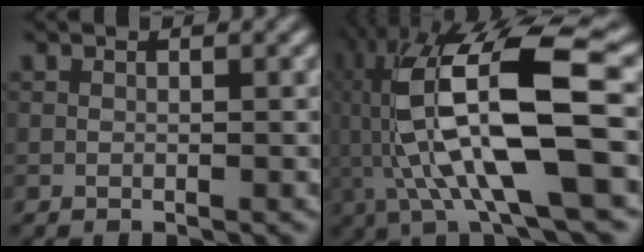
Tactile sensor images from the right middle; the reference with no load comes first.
{"total": 13.4, "force": [-0.1, 4.0, 12.8], "torque": [-0.260, 0.003, 0.004]}